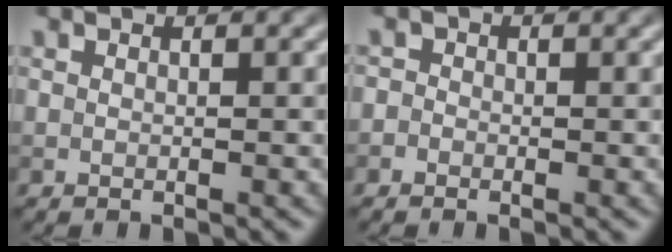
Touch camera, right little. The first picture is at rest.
{"total": 1.0, "force": [-0.5, 0.8, 0.2], "torque": [0.003, -0.003, -0.018]}